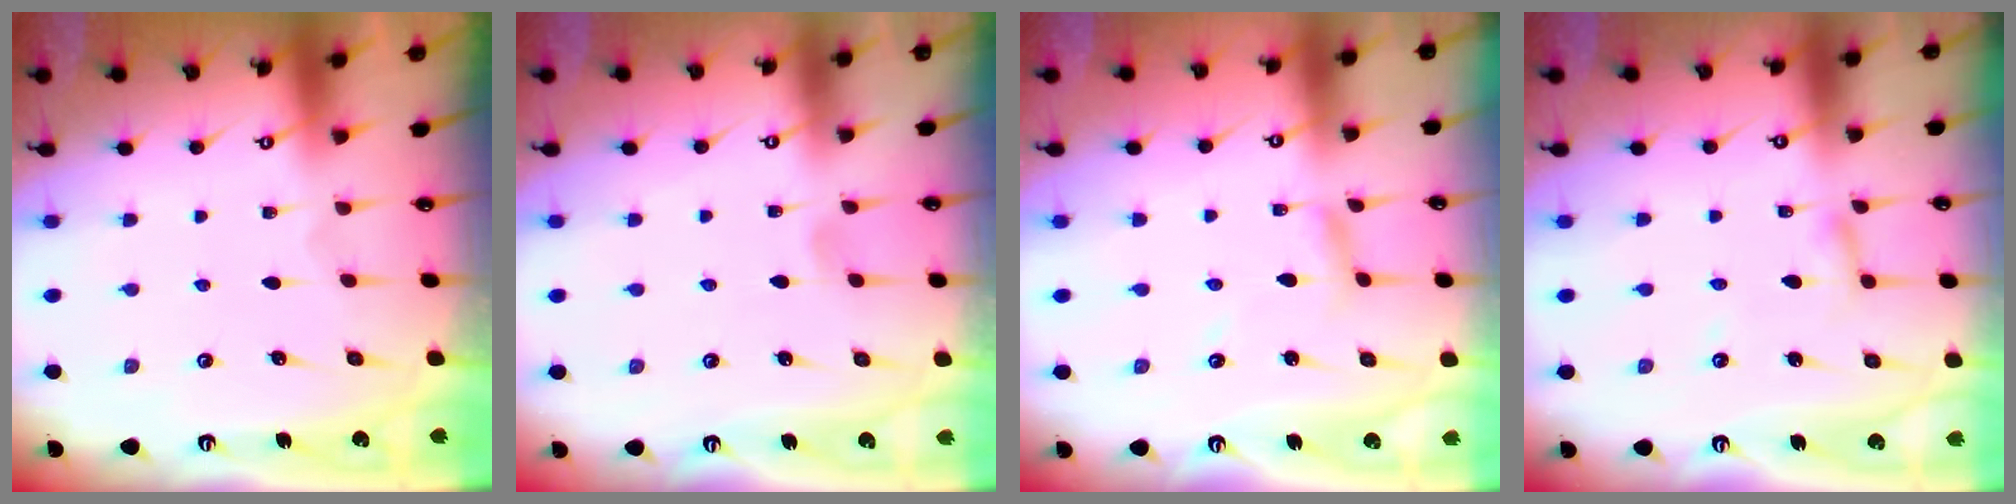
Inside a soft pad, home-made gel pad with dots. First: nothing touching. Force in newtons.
{"total": 2.8, "press": 2.8, "slide": 0.4}
{"total": 4.8, "press": 4.8, "slide": 0.4}
{"total": 3.1, "press": 3.1, "slide": 0.2}